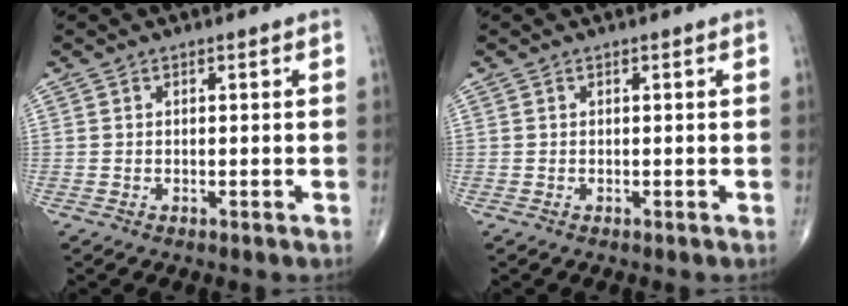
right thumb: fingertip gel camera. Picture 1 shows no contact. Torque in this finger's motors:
{"motor_torque": [-0.03, -0.02, 0.05, 0.17, -0.02]}